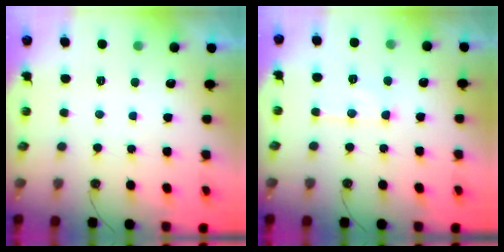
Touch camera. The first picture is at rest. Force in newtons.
{"total": 9.7, "press": 9.7, "slide": 0.9}